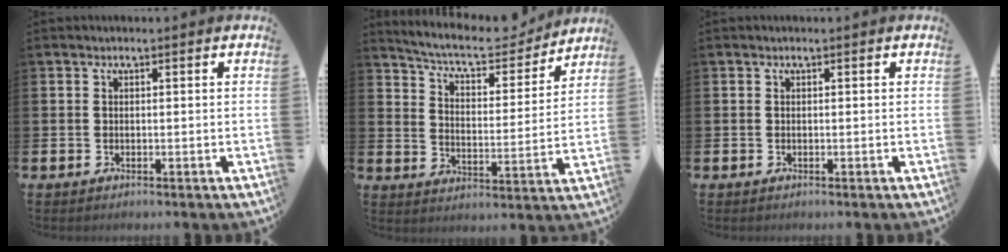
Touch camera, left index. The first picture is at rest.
{"total": 7.9, "force": [7.3, 2.0, 2.4], "torque": [-0.069, -0.055, 0.122]}
{"total": 0.0}